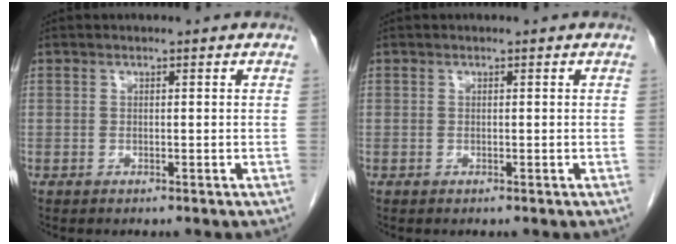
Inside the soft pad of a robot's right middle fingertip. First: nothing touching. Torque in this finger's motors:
{"motor_torque": [0.00, -0.04, 0.00, 0.00]}